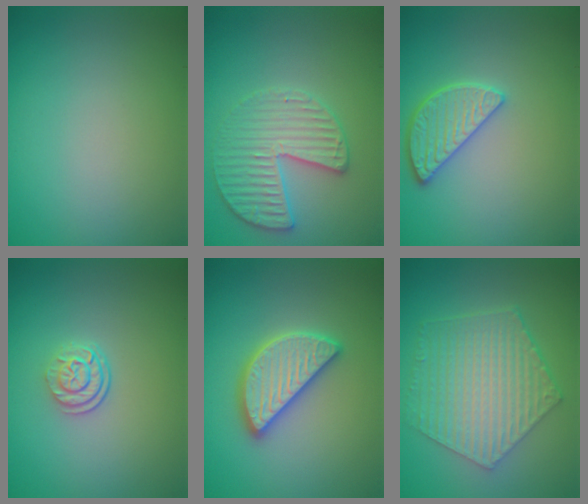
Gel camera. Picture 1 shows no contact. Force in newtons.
{"total": 3.6, "press": 3.6, "slide": 0.1}
{"total": 3.3, "press": 3.1, "slide": 1.0}
{"total": 2.5, "press": 1.8, "slide": 1.8}
{"total": 4.7, "press": 4.7, "slide": 0.4}
{"total": 6.5, "press": 4.9, "slide": 4.3}